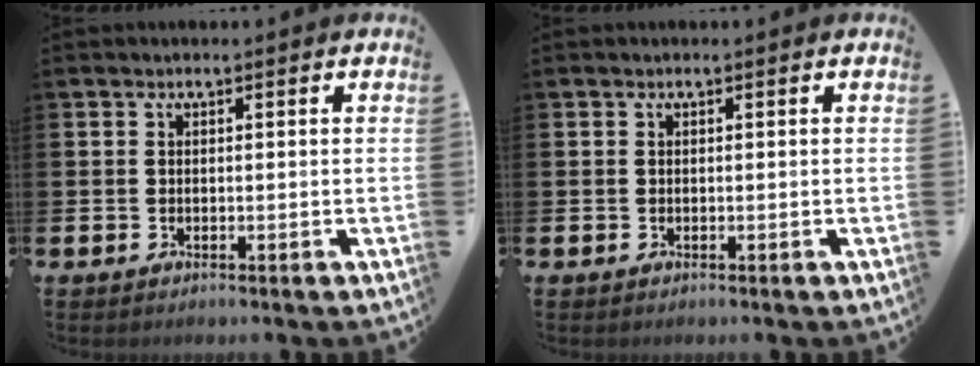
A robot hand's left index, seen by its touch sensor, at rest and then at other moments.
{"total": 0.0}